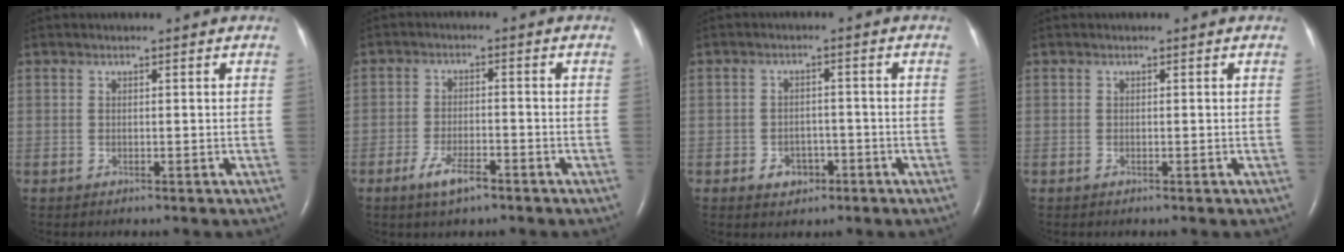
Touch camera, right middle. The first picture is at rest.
{"total": 4.5, "force": [-3.0, 1.1, 3.2], "torque": [-0.072, -0.004, -0.052]}
{"total": 3.3, "force": [-1.6, 2.4, 1.5], "torque": [-0.019, 0.005, -0.018]}
{"total": 0.0}